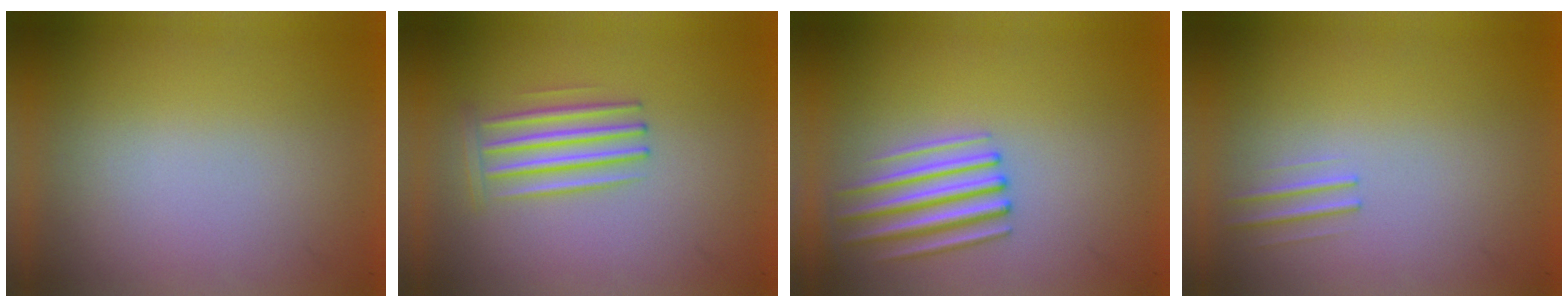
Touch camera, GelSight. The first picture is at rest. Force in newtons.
{"total": 2.8}
{"total": 1.6}
{"total": 1.1}